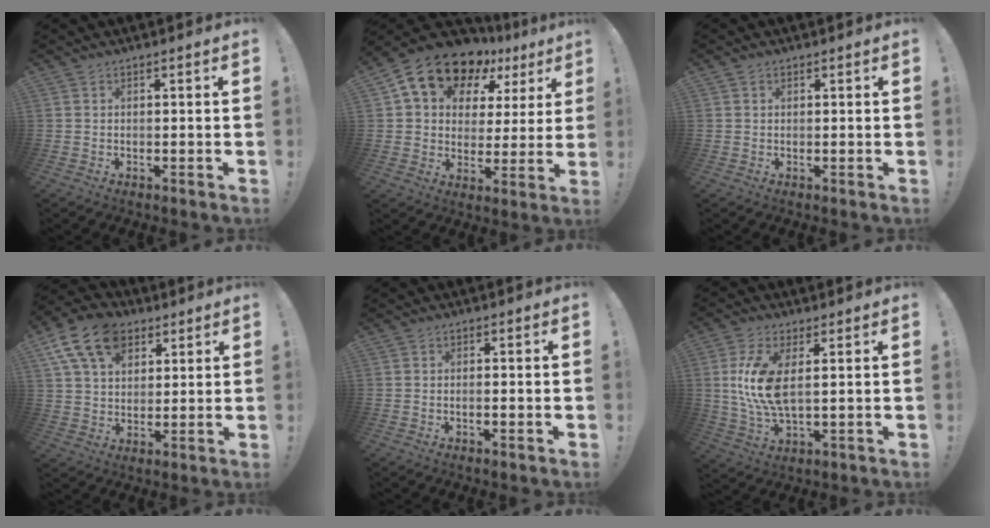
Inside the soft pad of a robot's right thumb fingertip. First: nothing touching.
{"total": 15.6, "force": [10.7, 8.8, 7.2], "torque": [-0.125, -0.071, 0.193]}
{"total": 0.7, "force": [0.4, 0.6, 0.0], "torque": [0.003, 0.000, 0.007]}
{"total": 16.1, "force": [8.0, 11.0, 8.7], "torque": [-0.151, -0.031, 0.150]}
{"total": 1.3, "force": [-0.8, 0.1, 1.1], "torque": [-0.026, 0.003, -0.013]}
{"total": 12.1, "force": [2.4, 5.4, 10.6], "torque": [-0.190, -0.016, 0.042]}